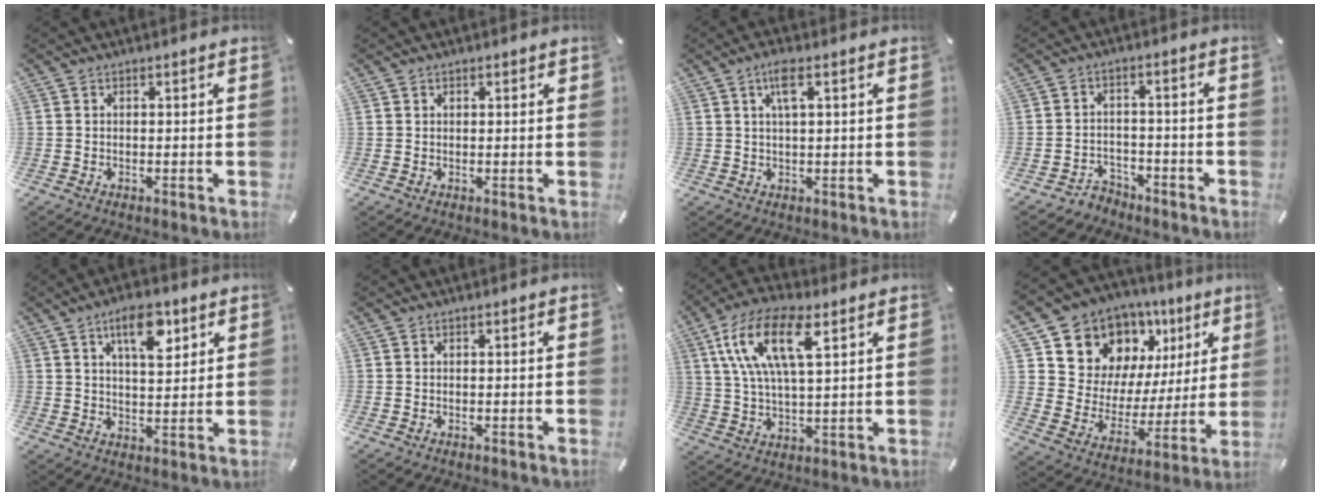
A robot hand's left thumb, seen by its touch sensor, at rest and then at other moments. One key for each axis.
{"total": 0.7, "fx": 0.4, "fy": 0.6, "fz": 0.1, "tx": -0.001, "ty": 0.003, "tz": 0.008}
{"total": 4.9, "fx": 1.9, "fy": 1.3, "fz": 4.4, "tx": -0.091, "ty": 0.006, "tz": 0.031}
{"total": 4.0, "fx": -3.0, "fy": 2.5, "fz": 0.8, "tx": -0.019, "ty": 0.013, "tz": -0.061}
{"total": 10.1, "fx": 5.3, "fy": 4.5, "fz": 7.3, "tx": -0.107, "ty": -0.017, "tz": 0.087}
{"total": 0.0}
{"total": 14.7, "fx": 6.7, "fy": 5.7, "fz": 11.8, "tx": -0.258, "ty": 0.001, "tz": 0.116}
{"total": 13.0, "fx": 9.4, "fy": 8.8, "fz": 1.9, "tx": -0.042, "ty": -0.096, "tz": 0.170}